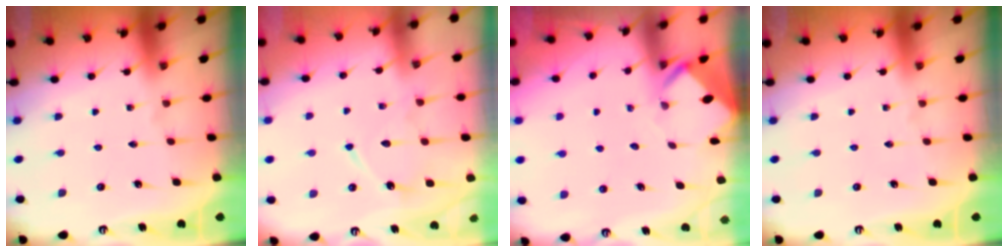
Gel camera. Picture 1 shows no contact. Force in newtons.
{"total": 9.9, "press": 9.9, "slide": 0.9}
{"total": 3.3, "press": 3.3, "slide": 0.2}
{"total": 0.0}